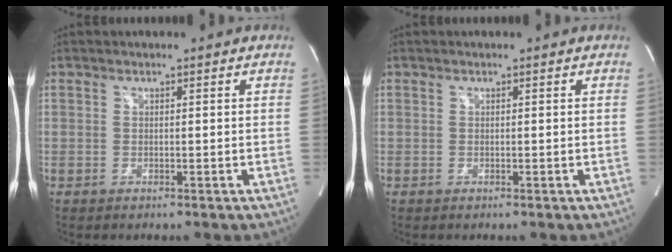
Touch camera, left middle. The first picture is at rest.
{"total": 0.0}